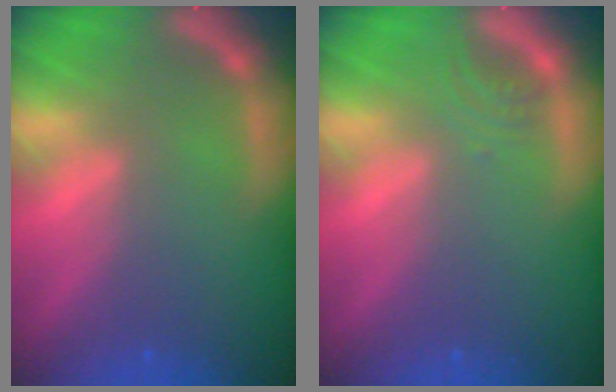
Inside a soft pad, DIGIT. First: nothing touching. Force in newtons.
{"total": 1.4}